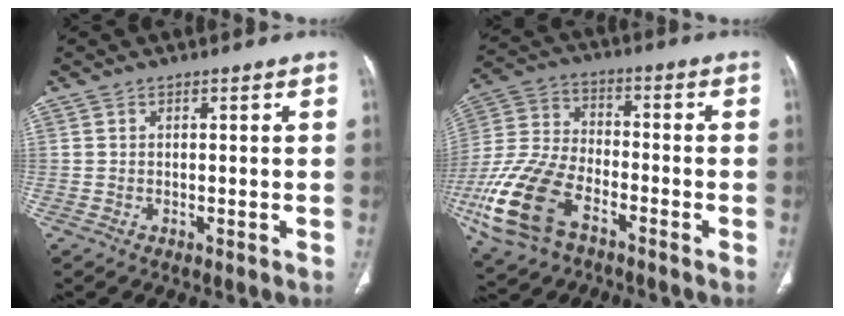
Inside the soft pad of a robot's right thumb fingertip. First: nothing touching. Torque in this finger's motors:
{"motor_torque": [0.15, 0.35, 1.78, -0.99, 0.61]}